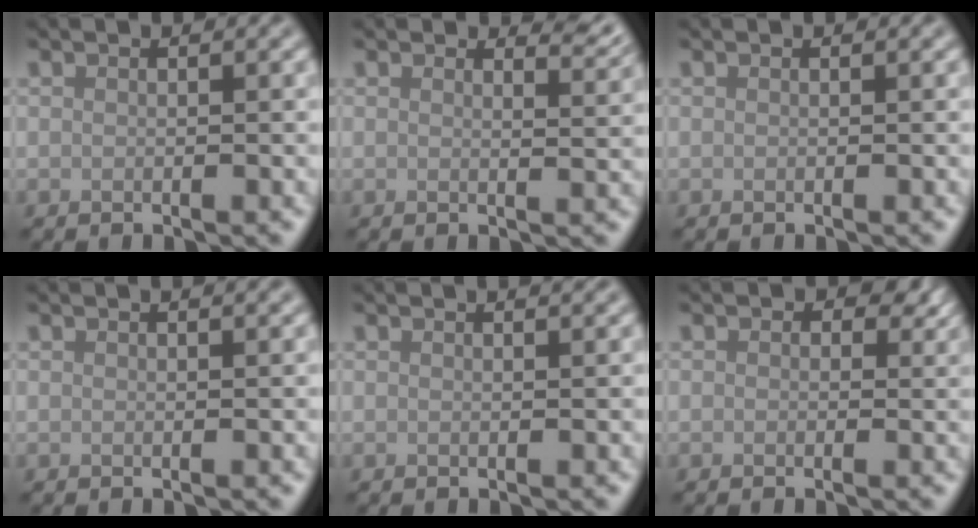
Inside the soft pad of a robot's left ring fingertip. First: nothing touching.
{"total": 2.2, "force": [2.1, 0.4, 0.7], "torque": [-0.007, -0.007, 0.026]}
{"total": 0.0}
{"total": 1.2, "force": [0.9, 0.3, 0.7], "torque": [-0.006, 0.002, 0.009]}
{"total": 1.2, "force": [1.1, 0.3, 0.5], "torque": [-0.005, 0.001, 0.010]}
{"total": 2.0, "force": [0.7, 1.5, 1.2], "torque": [-0.009, -0.004, 0.003]}